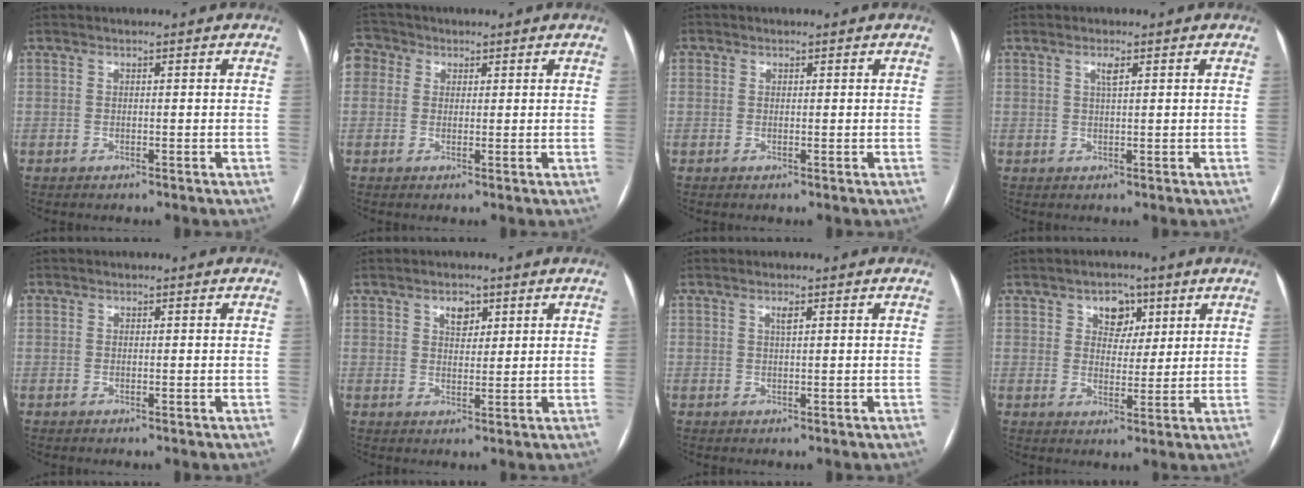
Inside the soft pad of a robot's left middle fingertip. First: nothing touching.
{"total": 4.5, "force": [1.6, 3.8, 1.6], "torque": [-0.042, 0.023, 0.029]}
{"total": 0.8, "force": [0.2, 0.8, 0.1], "torque": [0.004, 0.001, 0.000]}
{"total": 1.5, "force": [0.7, 0.2, 1.3], "torque": [-0.027, 0.001, 0.014]}
{"total": 0.0}
{"total": 2.9, "force": [1.7, 1.8, 1.6], "torque": [-0.025, 0.003, 0.028]}
{"total": 1.0, "force": [0.5, 0.1, 0.9], "torque": [-0.020, 0.001, 0.010]}
{"total": 4.9, "force": [2.5, 3.4, 2.3], "torque": [-0.029, 0.009, 0.041]}